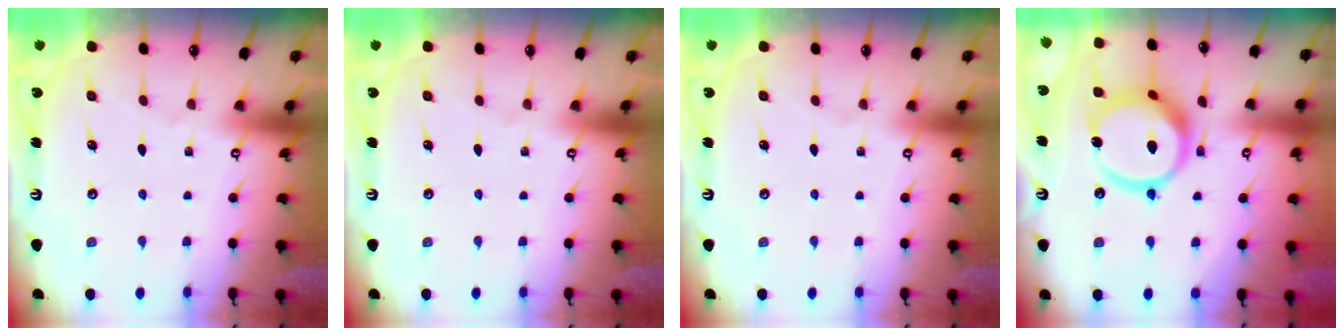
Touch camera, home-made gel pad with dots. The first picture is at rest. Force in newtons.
{"total": 0.0}
{"total": 0.0}
{"total": 14.8, "press": 14.7, "slide": 1.6}